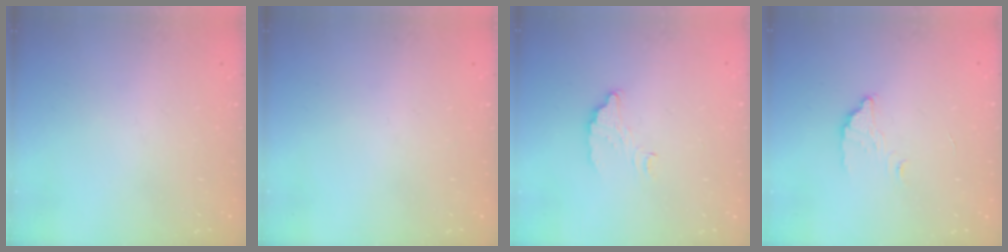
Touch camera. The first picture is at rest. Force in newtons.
{"total": 0.0}
{"total": 4.5, "press": 4.5, "slide": 0.1}
{"total": 2.6, "press": 2.6, "slide": 0.1}